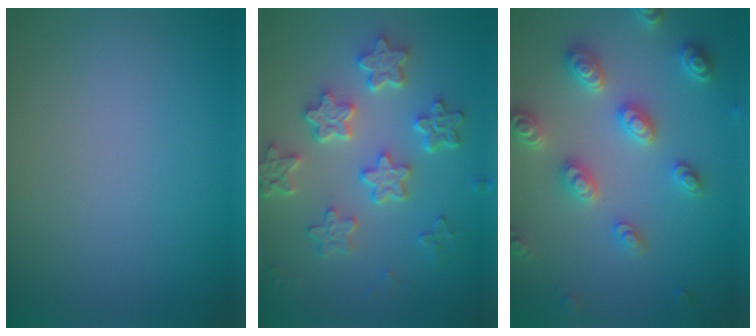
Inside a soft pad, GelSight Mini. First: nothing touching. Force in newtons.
{"total": 5.8, "press": 4.7, "slide": 3.4}
{"total": 5.0, "press": 4.9, "slide": 1.0}